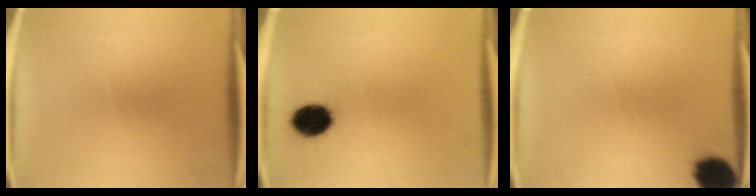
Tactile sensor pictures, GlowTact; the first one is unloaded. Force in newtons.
{"total": 8.0}
{"total": 10.3}